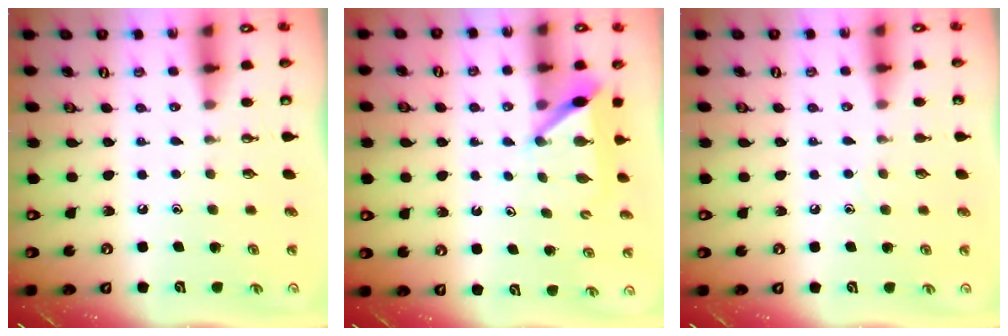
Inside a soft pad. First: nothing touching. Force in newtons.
{"total": 6.1, "press": 6.1, "slide": 0.7}
{"total": 2.9, "press": 2.9, "slide": 0.3}